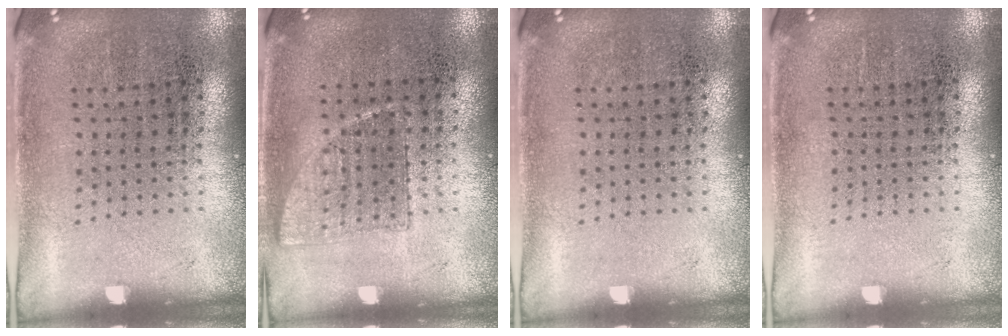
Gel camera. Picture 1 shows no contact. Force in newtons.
{"total": 0.6, "press": 0.6, "slide": 0.3}
{"total": 0.0}
{"total": 0.0}